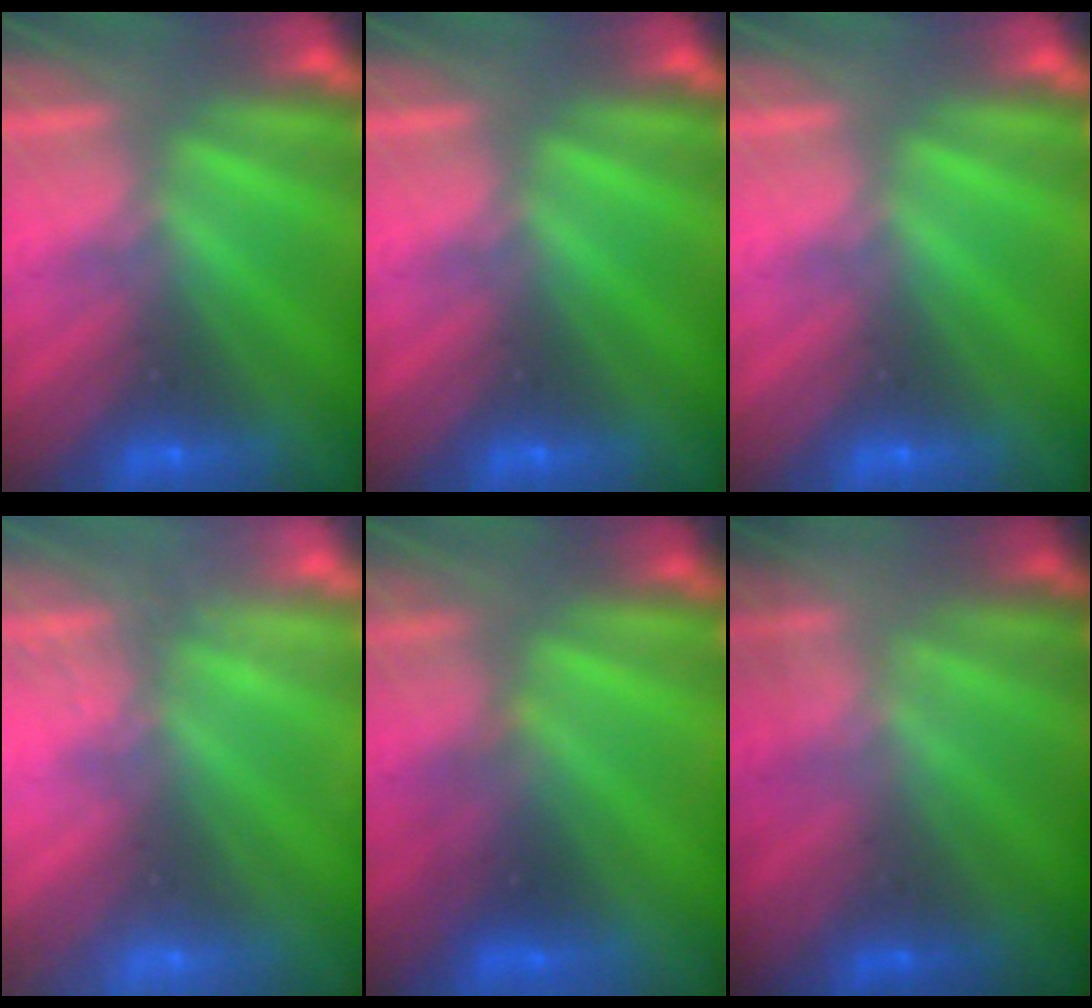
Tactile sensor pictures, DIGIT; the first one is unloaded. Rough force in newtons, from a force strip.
{"total": 0.0}
{"total": 0.0}
{"total": 2.7}
{"total": 3.9}
{"total": 1.8}